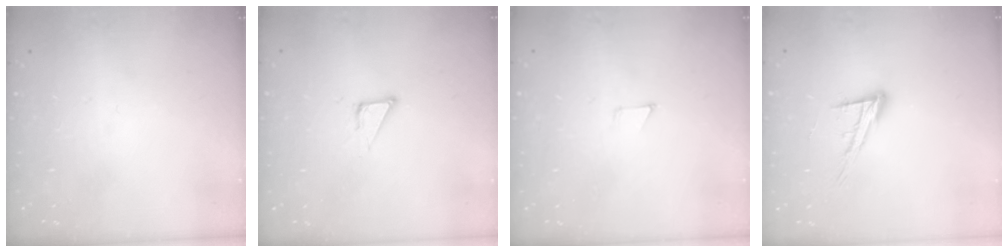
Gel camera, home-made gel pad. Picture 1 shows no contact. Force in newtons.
{"total": 1.9, "press": 1.9, "slide": 0.1}
{"total": 2.7, "press": 2.7, "slide": 0.2}
{"total": 12.3, "press": 12.0, "slide": 2.5}